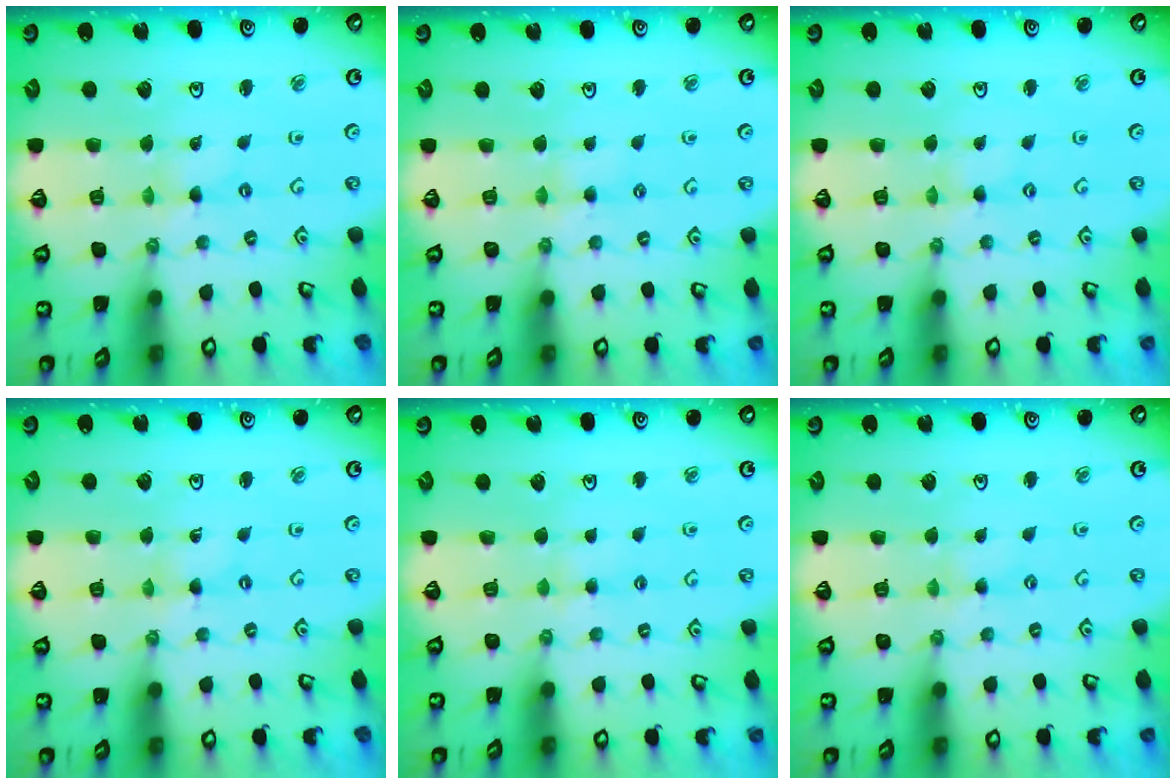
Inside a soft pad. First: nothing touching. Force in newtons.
{"total": 3.0, "press": 2.9, "slide": 0.5}
{"total": 0.0}
{"total": 0.0}
{"total": 2.9, "press": 2.9, "slide": 0.4}
{"total": 1.3, "press": 1.2, "slide": 0.3}